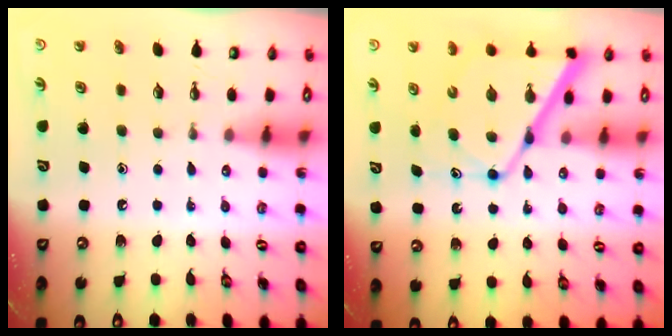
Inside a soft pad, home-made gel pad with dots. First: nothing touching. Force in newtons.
{"total": 14.0, "press": 14.0, "slide": 1.1}